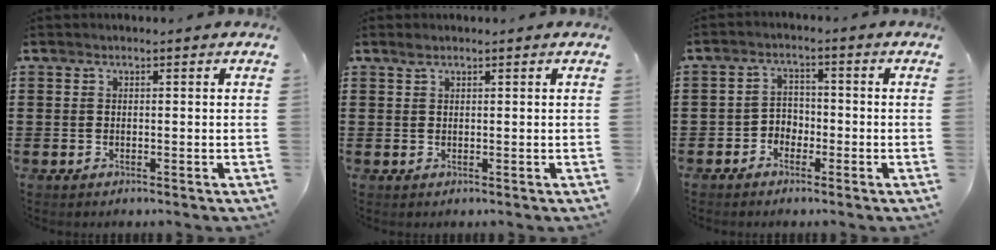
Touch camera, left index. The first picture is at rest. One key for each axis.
{"total": 0.8, "fx": 0.6, "fy": 0.3, "fz": 0.4, "tx": -0.010, "ty": 0.002, "tz": 0.010}
{"total": 2.7, "fx": -1.9, "fy": 1.8, "fz": 0.5, "tx": -0.018, "ty": 0.008, "tz": -0.044}